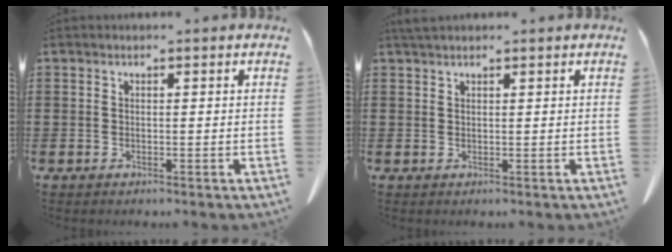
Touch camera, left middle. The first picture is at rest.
{"total": 1.4, "force": [1.2, 0.2, 0.7], "torque": [-0.017, 0.000, 0.023]}